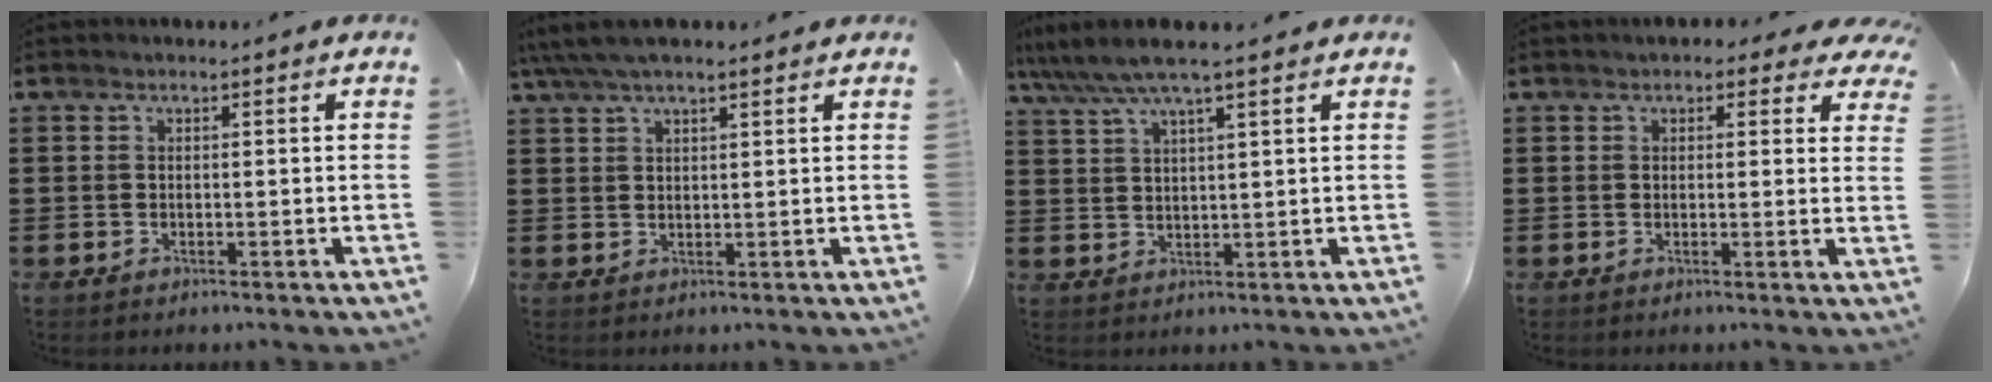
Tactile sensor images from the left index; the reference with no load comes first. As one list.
[{"total": 4.0, "force": [3.1, 0.9, 2.4], "torque": [-0.054, 0.001, 0.057]}, {"total": 5.3, "force": [4.2, 0.2, 3.3], "torque": [-0.076, -0.010, 0.073]}, {"total": 2.2, "force": [1.7, 0.9, 0.9], "torque": [-0.010, -0.003, 0.027]}]